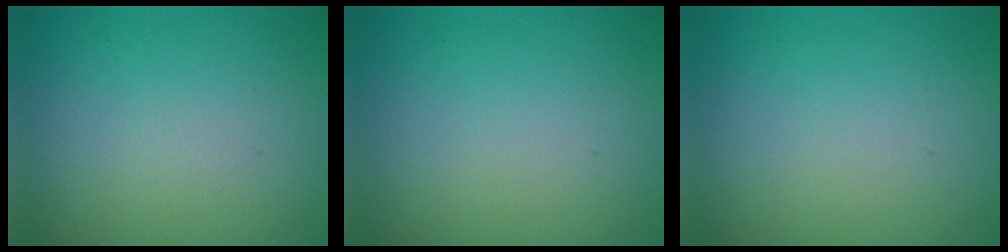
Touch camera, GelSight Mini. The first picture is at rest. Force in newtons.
{"total": 0.0}
{"total": 0.0}